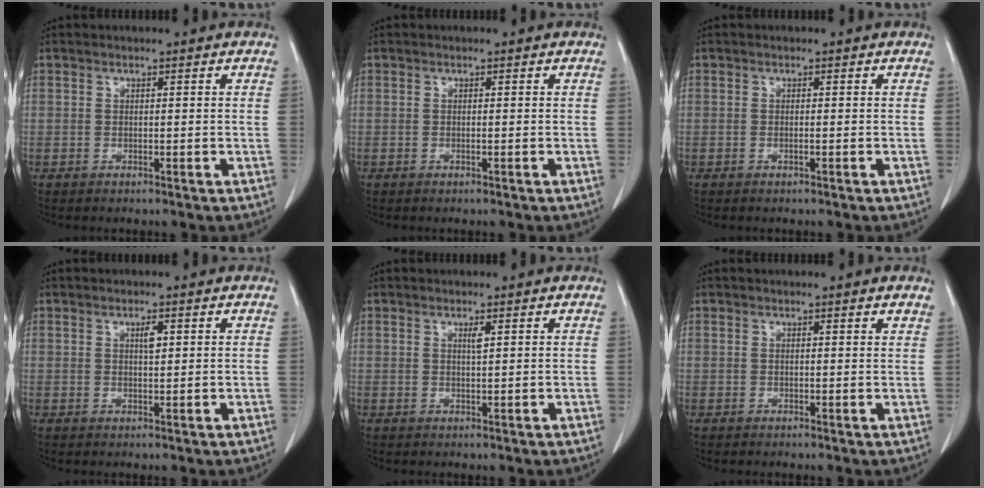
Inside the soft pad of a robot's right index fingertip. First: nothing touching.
{"total": 0.0}
{"total": 0.0}
{"total": 1.7, "force": [0.6, 0.5, 1.5], "torque": [-0.028, -0.001, 0.010]}
{"total": 1.1, "force": [0.5, 0.0, 1.0], "torque": [-0.022, -0.003, 0.009]}
{"total": 1.3, "force": [1.1, 0.1, 0.7], "torque": [-0.010, 0.001, 0.007]}